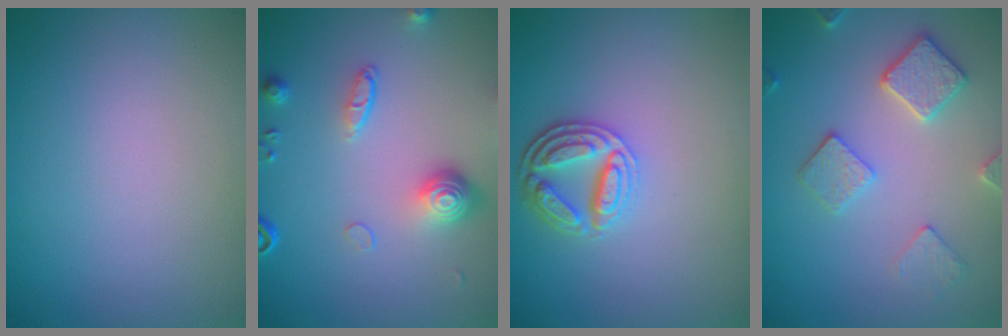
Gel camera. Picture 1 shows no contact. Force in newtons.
{"total": 4.3, "press": 3.2, "slide": 2.8}
{"total": 3.8, "press": 3.2, "slide": 2.0}
{"total": 3.4, "press": 3.4, "slide": 0.3}